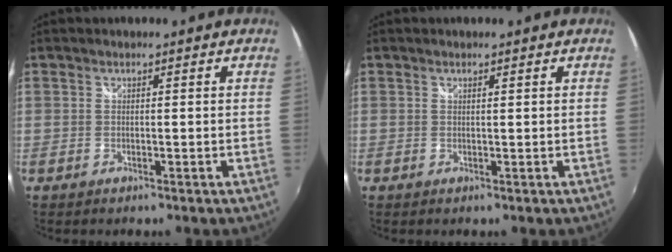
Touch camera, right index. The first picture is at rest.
{"total": 0.0}